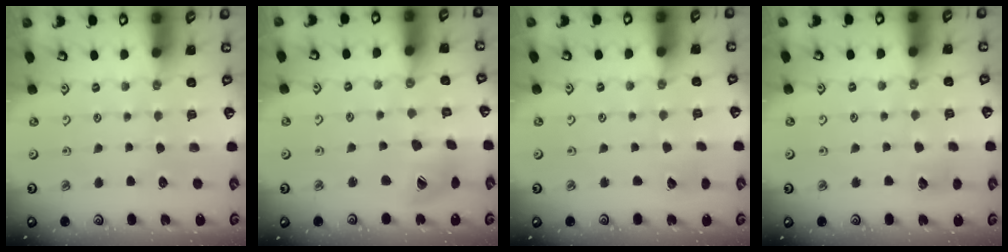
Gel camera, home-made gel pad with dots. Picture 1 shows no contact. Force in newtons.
{"total": 12.0, "press": 12.0, "slide": 1.0}
{"total": 2.4, "press": 2.4, "slide": 0.2}
{"total": 5.1, "press": 5.1, "slide": 0.5}